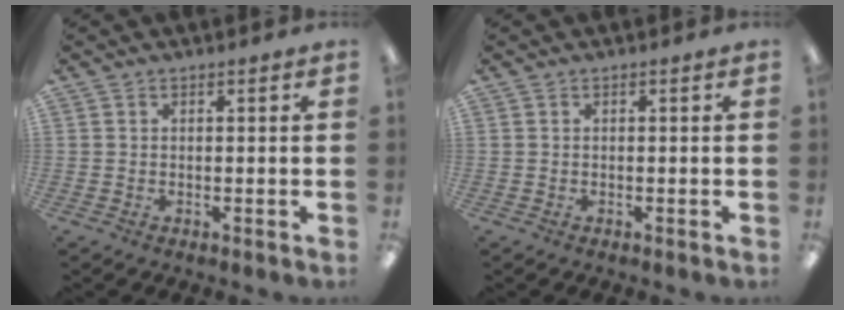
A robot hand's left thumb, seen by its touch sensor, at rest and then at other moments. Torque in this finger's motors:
{"motor_torque": [0.01, 0.01, 0.09, -0.01, 0.00]}